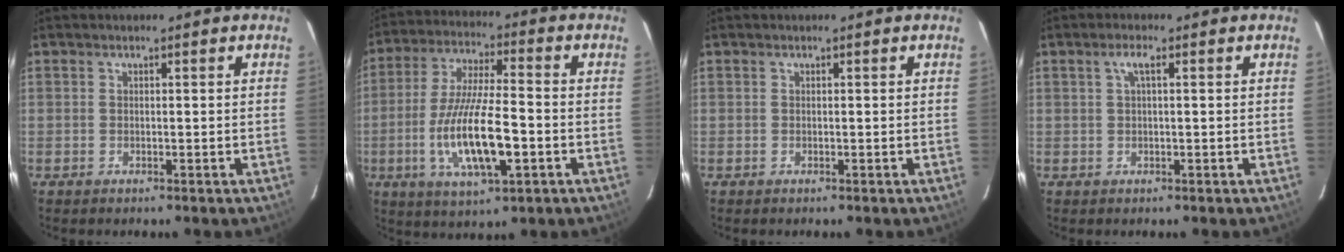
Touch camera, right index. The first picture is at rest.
{"total": 14.7, "force": [-4.2, 3.4, 13.7], "torque": [-0.275, -0.013, -0.072]}
{"total": 0.0}
{"total": 1.9, "force": [0.5, 0.2, 1.8], "torque": [-0.034, 0.006, 0.008]}